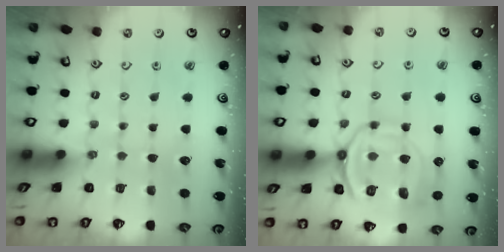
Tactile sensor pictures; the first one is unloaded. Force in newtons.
{"total": 14.2, "press": 14.1, "slide": 1.6}